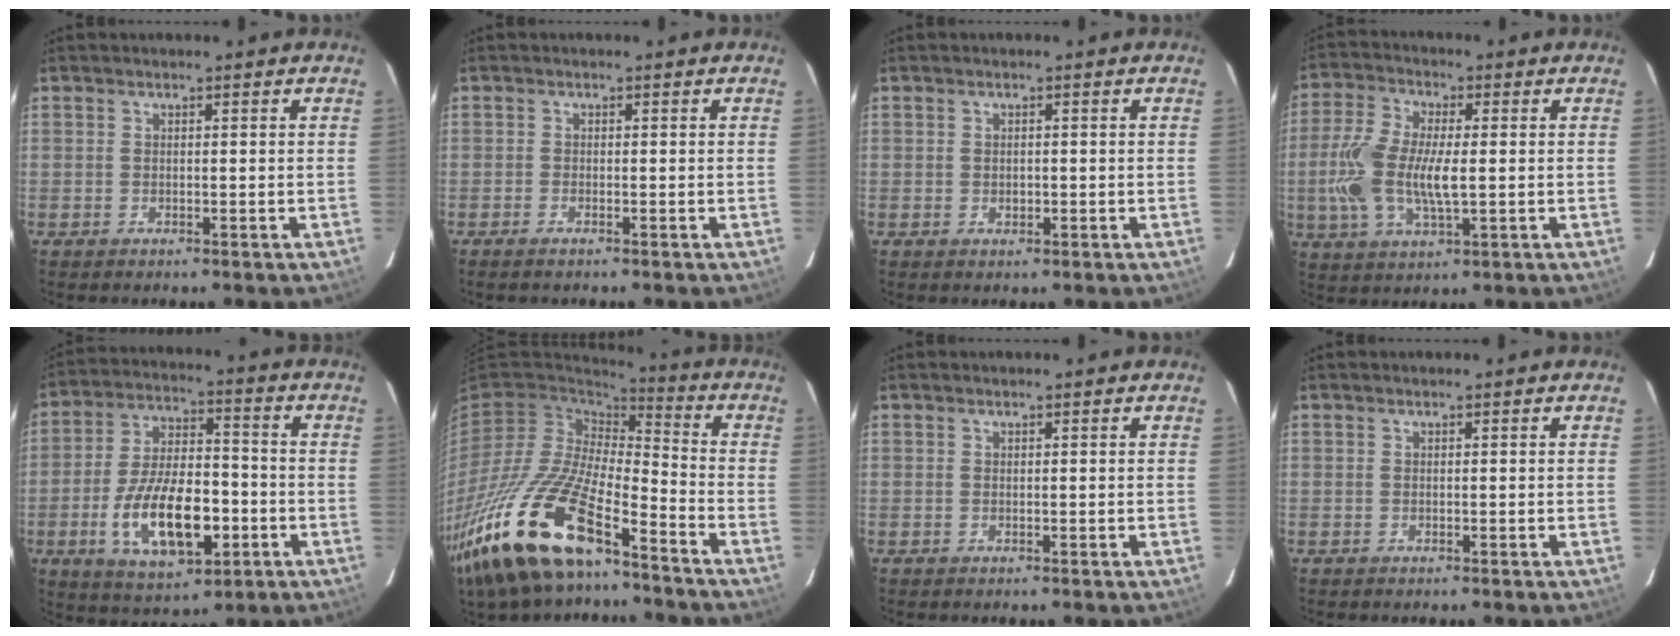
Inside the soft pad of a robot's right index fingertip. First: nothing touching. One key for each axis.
{"total": 1.0, "fx": -0.8, "fy": 0.1, "fz": 0.6, "tx": -0.016, "ty": -0.001, "tz": -0.018}
{"total": 1.2, "fx": 0.0, "fy": 1.1, "fz": 0.6, "tx": -0.008, "ty": 0.002, "tz": 0.001}
{"total": 12.0, "fx": -0.9, "fy": 4.8, "fz": 11.0, "tx": -0.239, "ty": 0.000, "tz": -0.017}
{"total": 16.8, "fx": -5.2, "fy": 7.4, "fz": 14.2, "tx": -0.280, "ty": -0.002, "tz": -0.079}
{"total": 24.3, "fx": -15.8, "fy": 8.1, "fz": 16.7, "tx": -0.354, "ty": -0.042, "tz": -0.296}
{"total": 0.0}
{"total": 0.0}